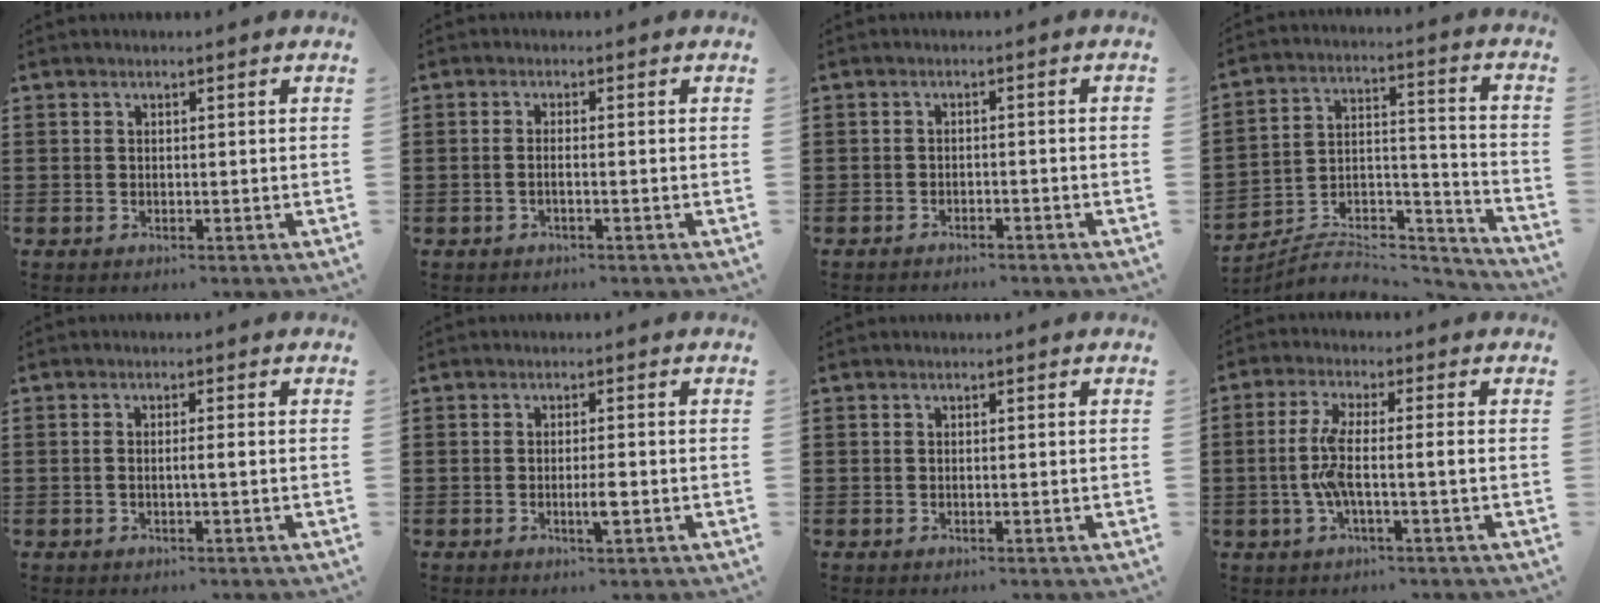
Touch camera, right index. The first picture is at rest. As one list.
[{"total": 1.4, "force": [-0.8, -0.1, 1.1], "torque": [-0.020, -0.004, -0.015]}, {"total": 1.7, "force": [-1.6, 0.1, 0.3], "torque": [-0.009, 0.002, -0.033]}, {"total": 5.7, "force": [-5.0, 2.3, 1.4], "torque": [-0.018, 0.009, -0.096]}, {"total": 1.6, "force": [-0.3, 0.0, 1.5], "torque": [-0.028, -0.001, -0.007]}, {"total": 3.0, "force": [-0.8, 0.4, 2.8], "torque": [-0.056, -0.003, -0.017]}, {"total": 0.0}, {"total": 5.8, "force": [-1.0, 0.8, 5.7], "torque": [-0.124, -0.008, -0.027]}]